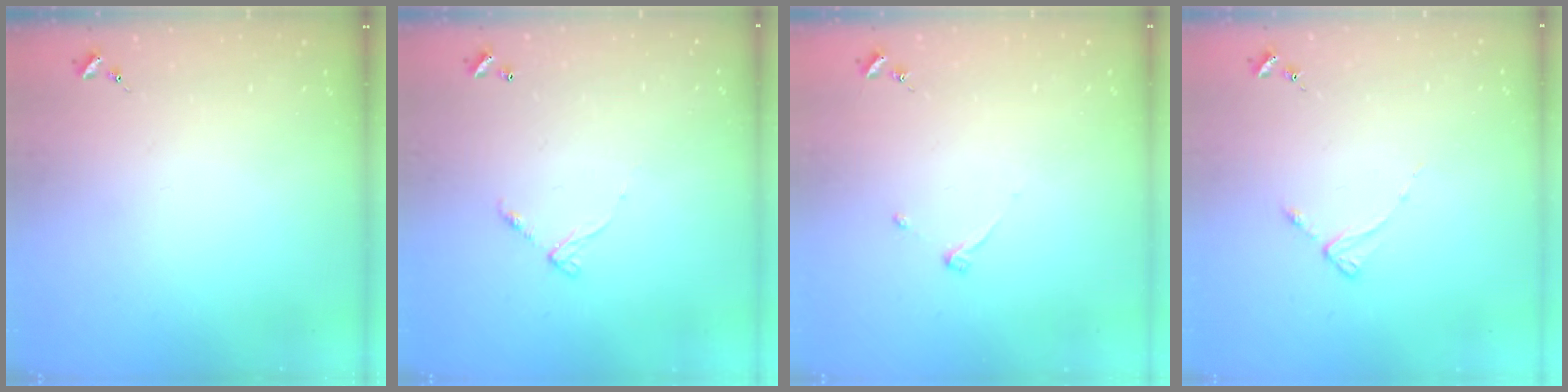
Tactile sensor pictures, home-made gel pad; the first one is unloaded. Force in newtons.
{"total": 6.2, "press": 6.2, "slide": 0.4}
{"total": 3.2, "press": 3.2, "slide": 0.5}
{"total": 2.6, "press": 2.6, "slide": 0.3}